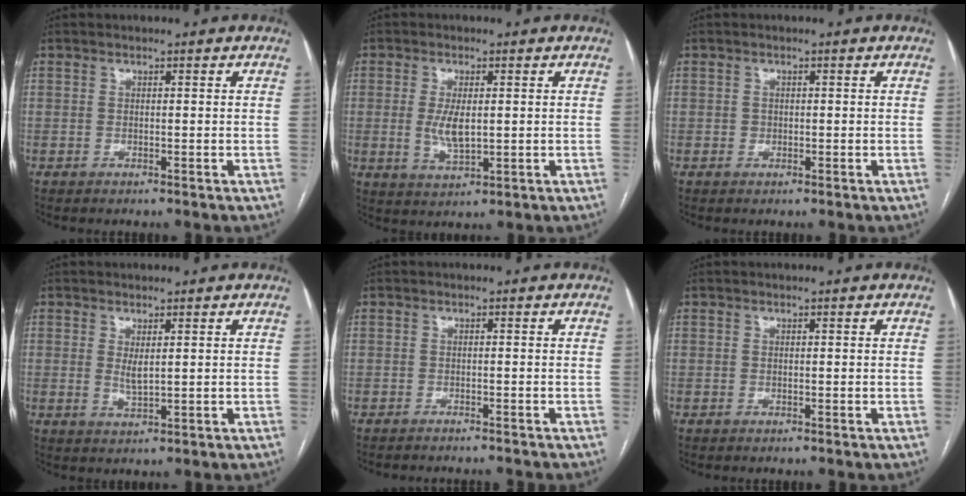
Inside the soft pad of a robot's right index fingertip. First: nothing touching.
{"total": 5.0, "force": [0.1, 1.8, 4.6], "torque": [-0.098, -0.008, 0.007]}
{"total": 0.8, "force": [-0.1, 0.7, 0.2], "torque": [-0.004, 0.002, -0.002]}
{"total": 2.2, "force": [0.6, 0.5, 2.0], "torque": [-0.044, -0.009, 0.016]}
{"total": 5.6, "force": [-5.4, 0.8, 1.4], "torque": [-0.014, -0.013, -0.063]}
{"total": 0.0}